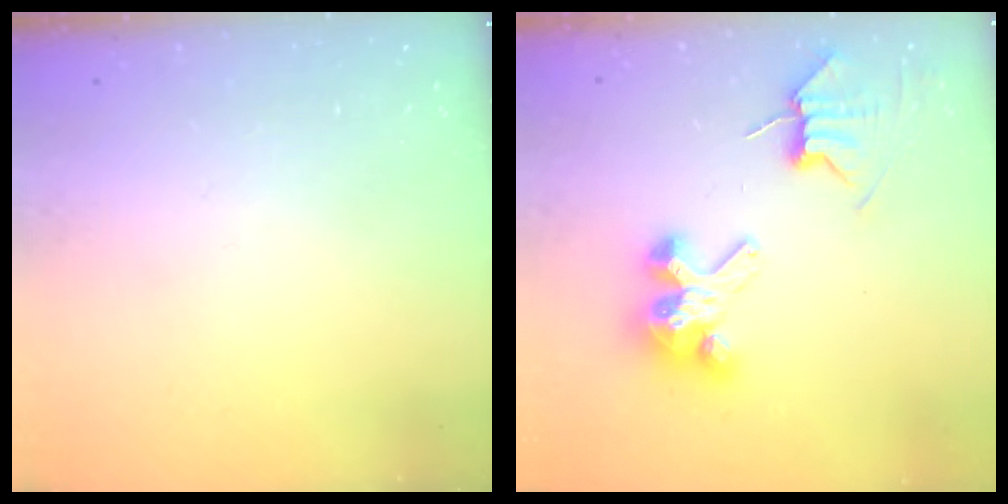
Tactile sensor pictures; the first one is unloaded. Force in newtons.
{"total": 7.7, "press": 7.6, "slide": 0.6}